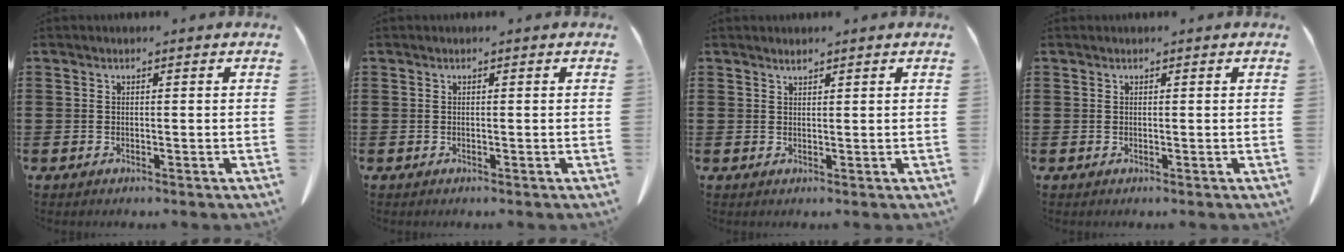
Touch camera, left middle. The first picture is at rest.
{"total": 0.0}
{"total": 1.0, "force": [1.0, 0.1, 0.4], "torque": [-0.008, -0.002, 0.019]}
{"total": 0.0}